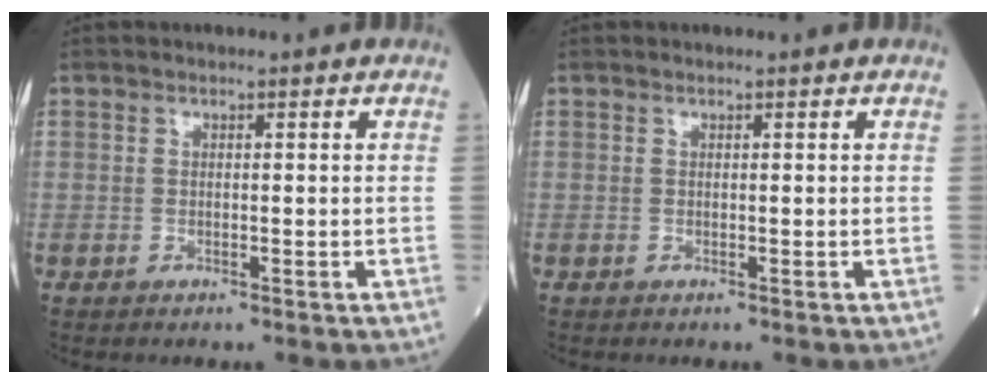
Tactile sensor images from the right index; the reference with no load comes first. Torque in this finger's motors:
{"motor_torque": [0.02, 0.02, 0.00, -0.01]}